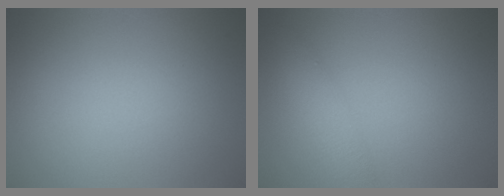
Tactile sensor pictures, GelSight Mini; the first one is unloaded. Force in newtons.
{"total": 2.2, "press": 2.2, "slide": 0.1}